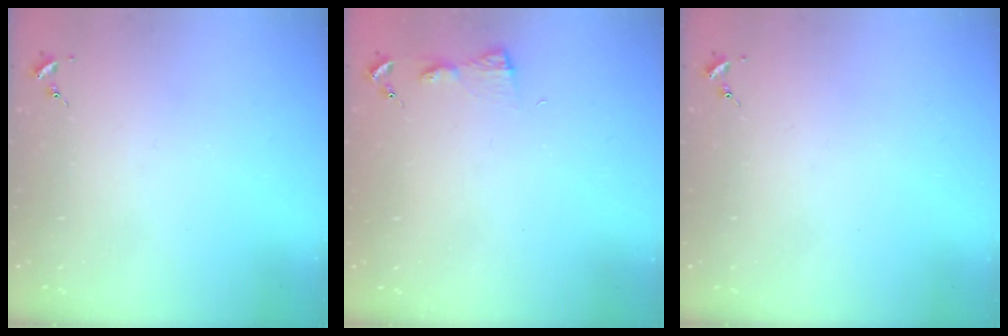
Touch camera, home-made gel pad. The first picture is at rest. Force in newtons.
{"total": 4.2, "press": 4.2, "slide": 0.5}
{"total": 0.0}